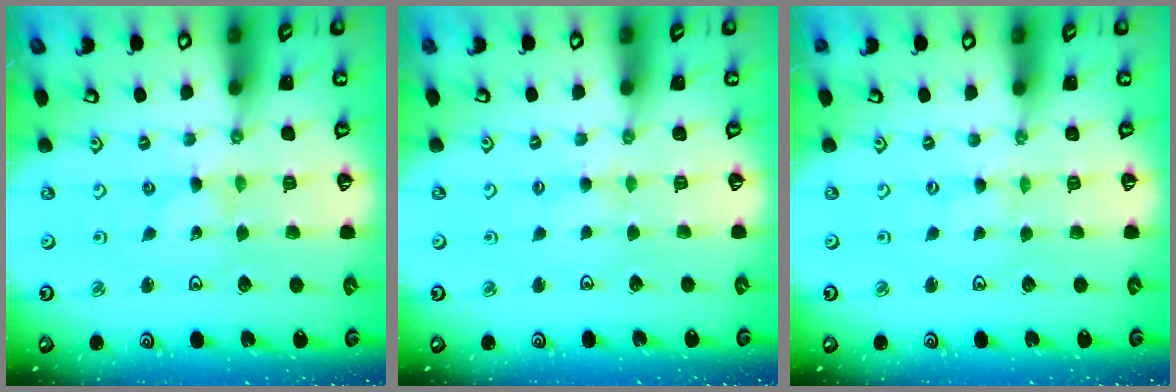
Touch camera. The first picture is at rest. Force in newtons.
{"total": 1.9, "press": 1.8, "slide": 0.4}
{"total": 0.0}